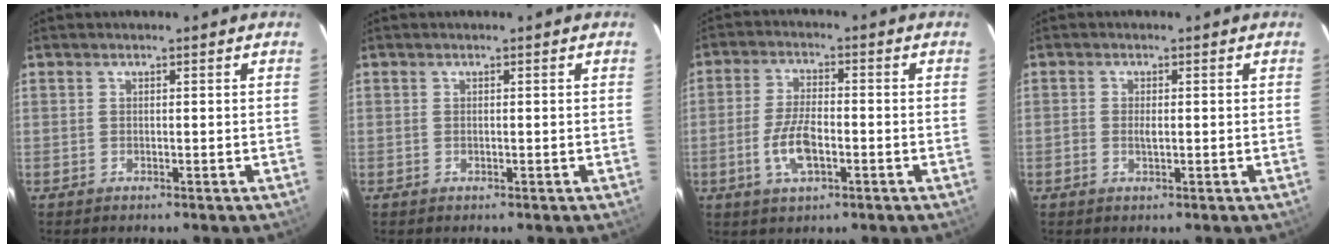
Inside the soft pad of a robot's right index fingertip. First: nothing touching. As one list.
[{"total": 0.0}, {"total": 7.5, "force": [-2.6, 3.1, 6.4], "torque": [-0.135, -0.001, -0.048]}, {"total": 1.5, "force": [-0.3, 0.7, 1.3], "torque": [-0.027, 0.000, -0.006]}]